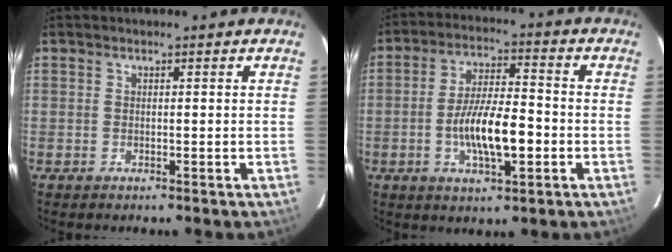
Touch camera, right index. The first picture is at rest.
{"total": 11.1, "force": [-2.9, 3.2, 10.2], "torque": [-0.196, -0.002, -0.049]}